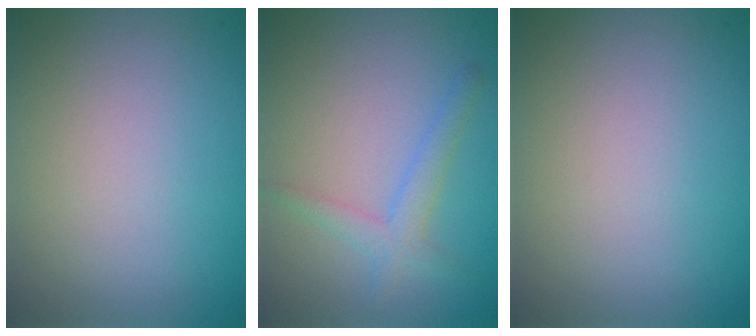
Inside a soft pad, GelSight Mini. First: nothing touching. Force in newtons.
{"total": 2.2, "press": 2.2, "slide": 0.1}
{"total": 0.0}